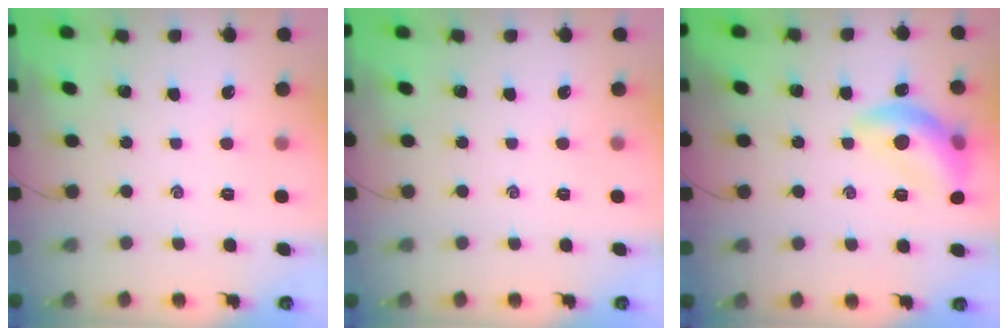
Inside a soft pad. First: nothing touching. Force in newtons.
{"total": 0.0}
{"total": 12.5, "press": 12.4, "slide": 1.0}